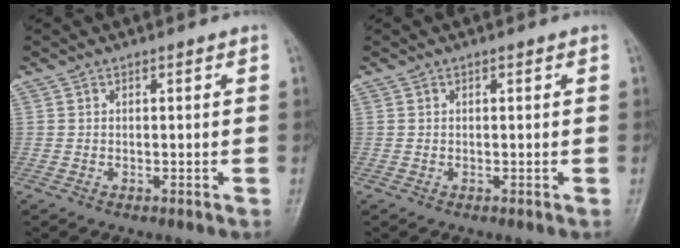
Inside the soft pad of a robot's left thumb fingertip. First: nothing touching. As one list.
[{"total": 0.0}]